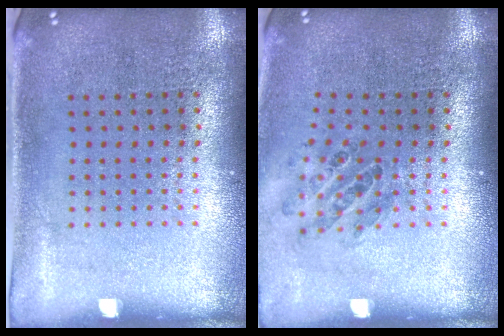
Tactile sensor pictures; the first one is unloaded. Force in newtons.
{"total": 0.9, "press": 0.9, "slide": 0.2}